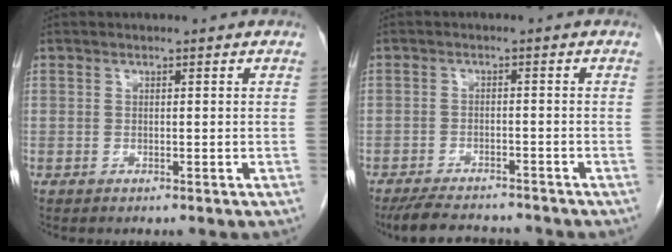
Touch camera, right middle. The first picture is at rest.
{"total": 7.9, "force": [-7.3, 1.5, 2.7], "torque": [-0.049, -0.010, -0.114]}